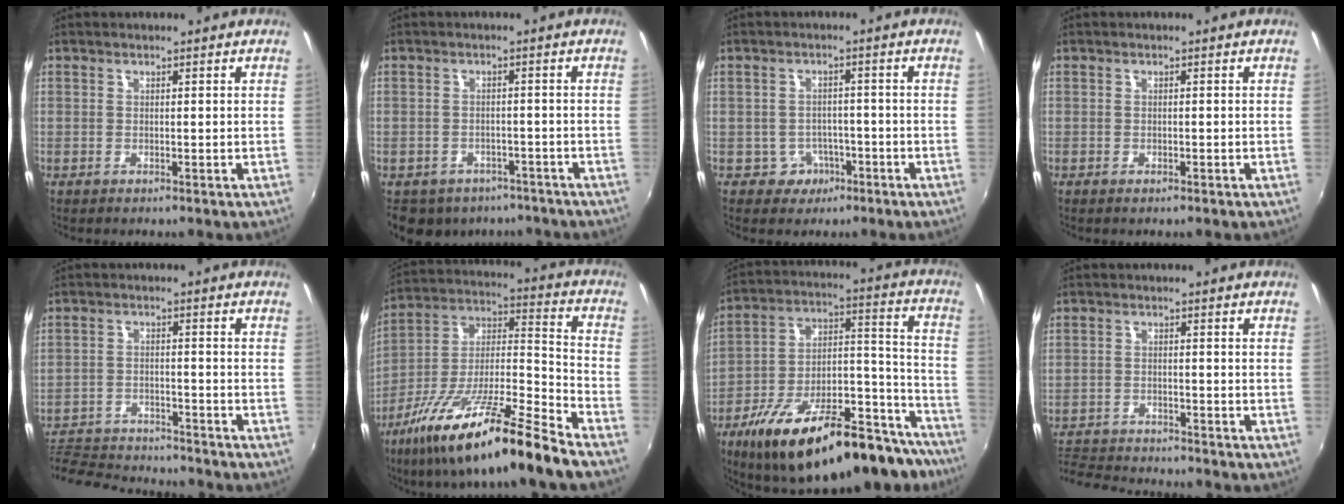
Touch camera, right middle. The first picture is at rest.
{"total": 12.3, "force": [-8.7, 7.4, 4.6], "torque": [-0.106, 0.000, -0.108]}
{"total": 4.3, "force": [-2.2, 3.7, 0.5], "torque": [-0.020, 0.013, -0.026]}
{"total": 0.7, "force": [-0.5, 0.3, 0.2], "torque": [-0.006, -0.001, -0.010]}
{"total": 14.5, "force": [-13.4, 3.2, 4.6], "torque": [-0.115, -0.002, -0.212]}
{"total": 21.6, "force": [-15.0, 1.3, 15.6], "torque": [-0.264, -0.015, -0.268]}
{"total": 31.9, "force": [-22.9, 10.7, 19.4], "torque": [-0.271, 0.010, -0.332]}
{"total": 8.4, "force": [-8.0, 1.9, 1.8], "torque": [-0.063, 0.001, -0.140]}